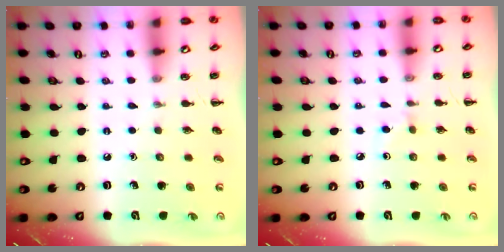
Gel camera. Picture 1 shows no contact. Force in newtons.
{"total": 2.0, "press": 1.8, "slide": 0.8}